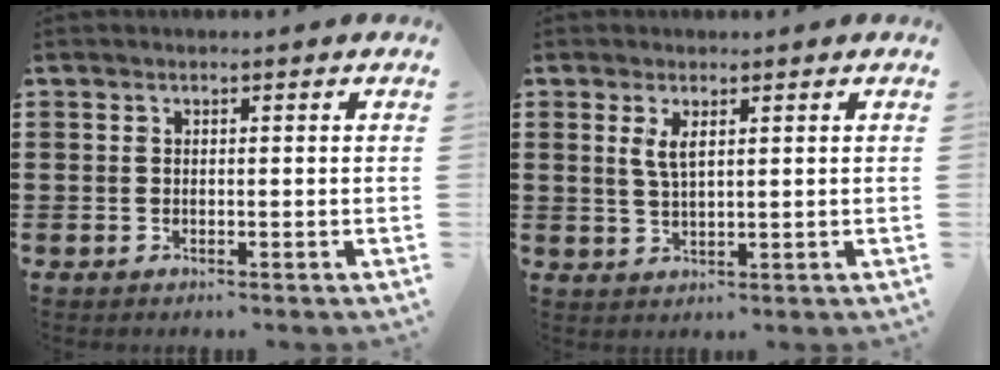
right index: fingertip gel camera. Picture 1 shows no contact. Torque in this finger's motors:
{"motor_torque": [0.56, 0.15, 0.10, 0.07]}